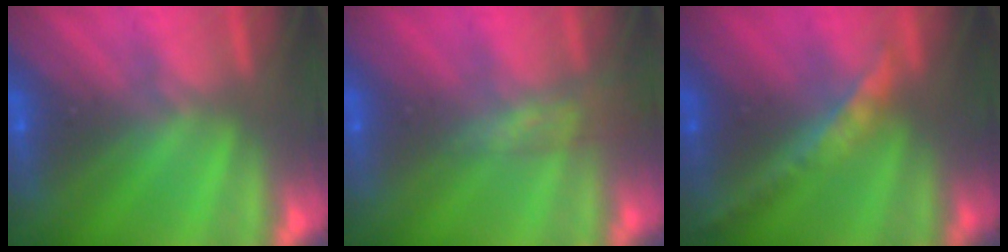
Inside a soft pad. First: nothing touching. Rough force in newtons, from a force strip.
{"total": 2.9}
{"total": 2.4}